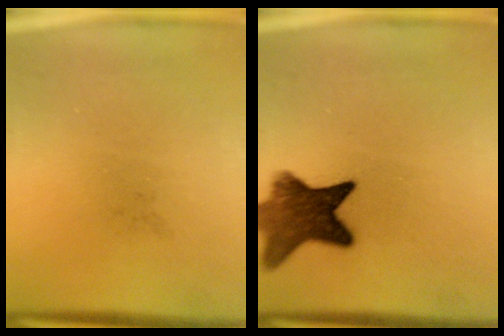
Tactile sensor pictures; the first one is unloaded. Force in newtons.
{"total": 10.4}